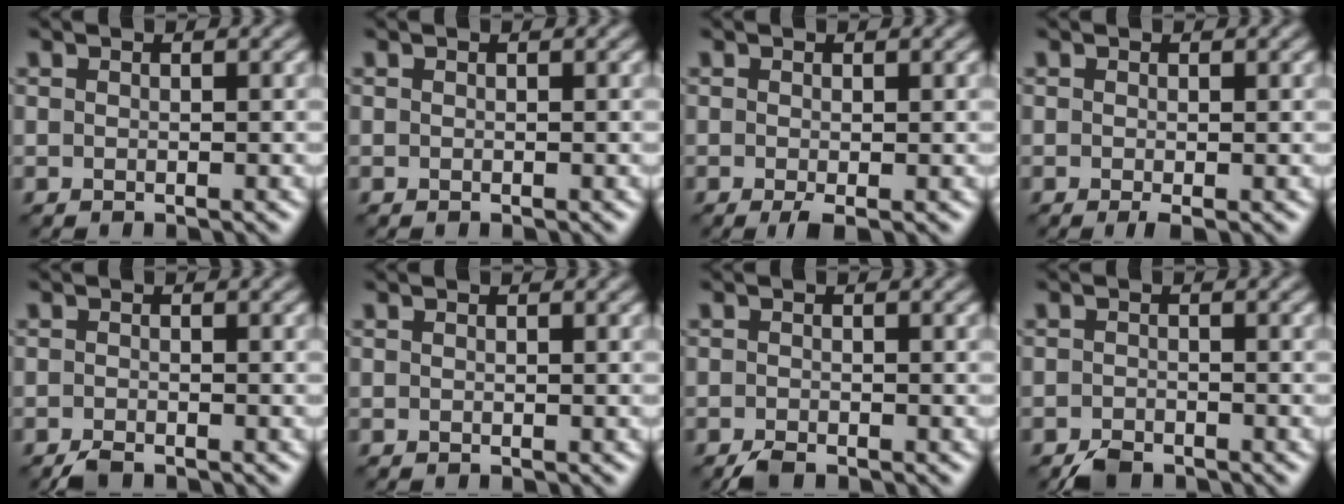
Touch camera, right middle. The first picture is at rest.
{"total": 0.0}
{"total": 1.2, "force": [-0.5, 0.2, 1.1], "torque": [-0.022, -0.005, -0.009]}
{"total": 1.0, "force": [-0.4, 0.0, 0.9], "torque": [-0.018, -0.006, -0.006]}
{"total": 1.5, "force": [-1.3, 0.3, 0.7], "torque": [-0.016, -0.001, -0.028]}
{"total": 0.0}
{"total": 1.5, "force": [-1.3, 0.4, 0.7], "torque": [-0.018, -0.002, -0.028]}
{"total": 2.1, "force": [-1.7, 0.8, 0.7], "torque": [-0.015, 0.000, -0.036]}